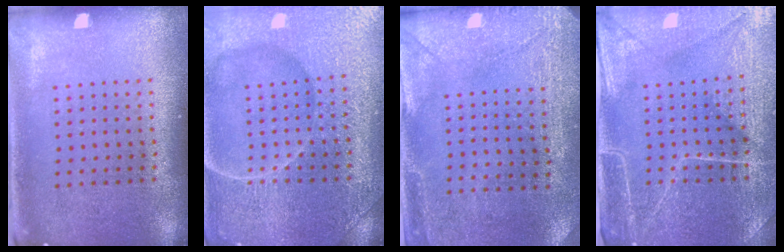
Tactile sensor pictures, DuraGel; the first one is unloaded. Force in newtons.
{"total": 5.6, "press": 5.6, "slide": 0.6}
{"total": 2.9, "press": 2.6, "slide": 1.3}
{"total": 4.5, "press": 4.2, "slide": 1.6}